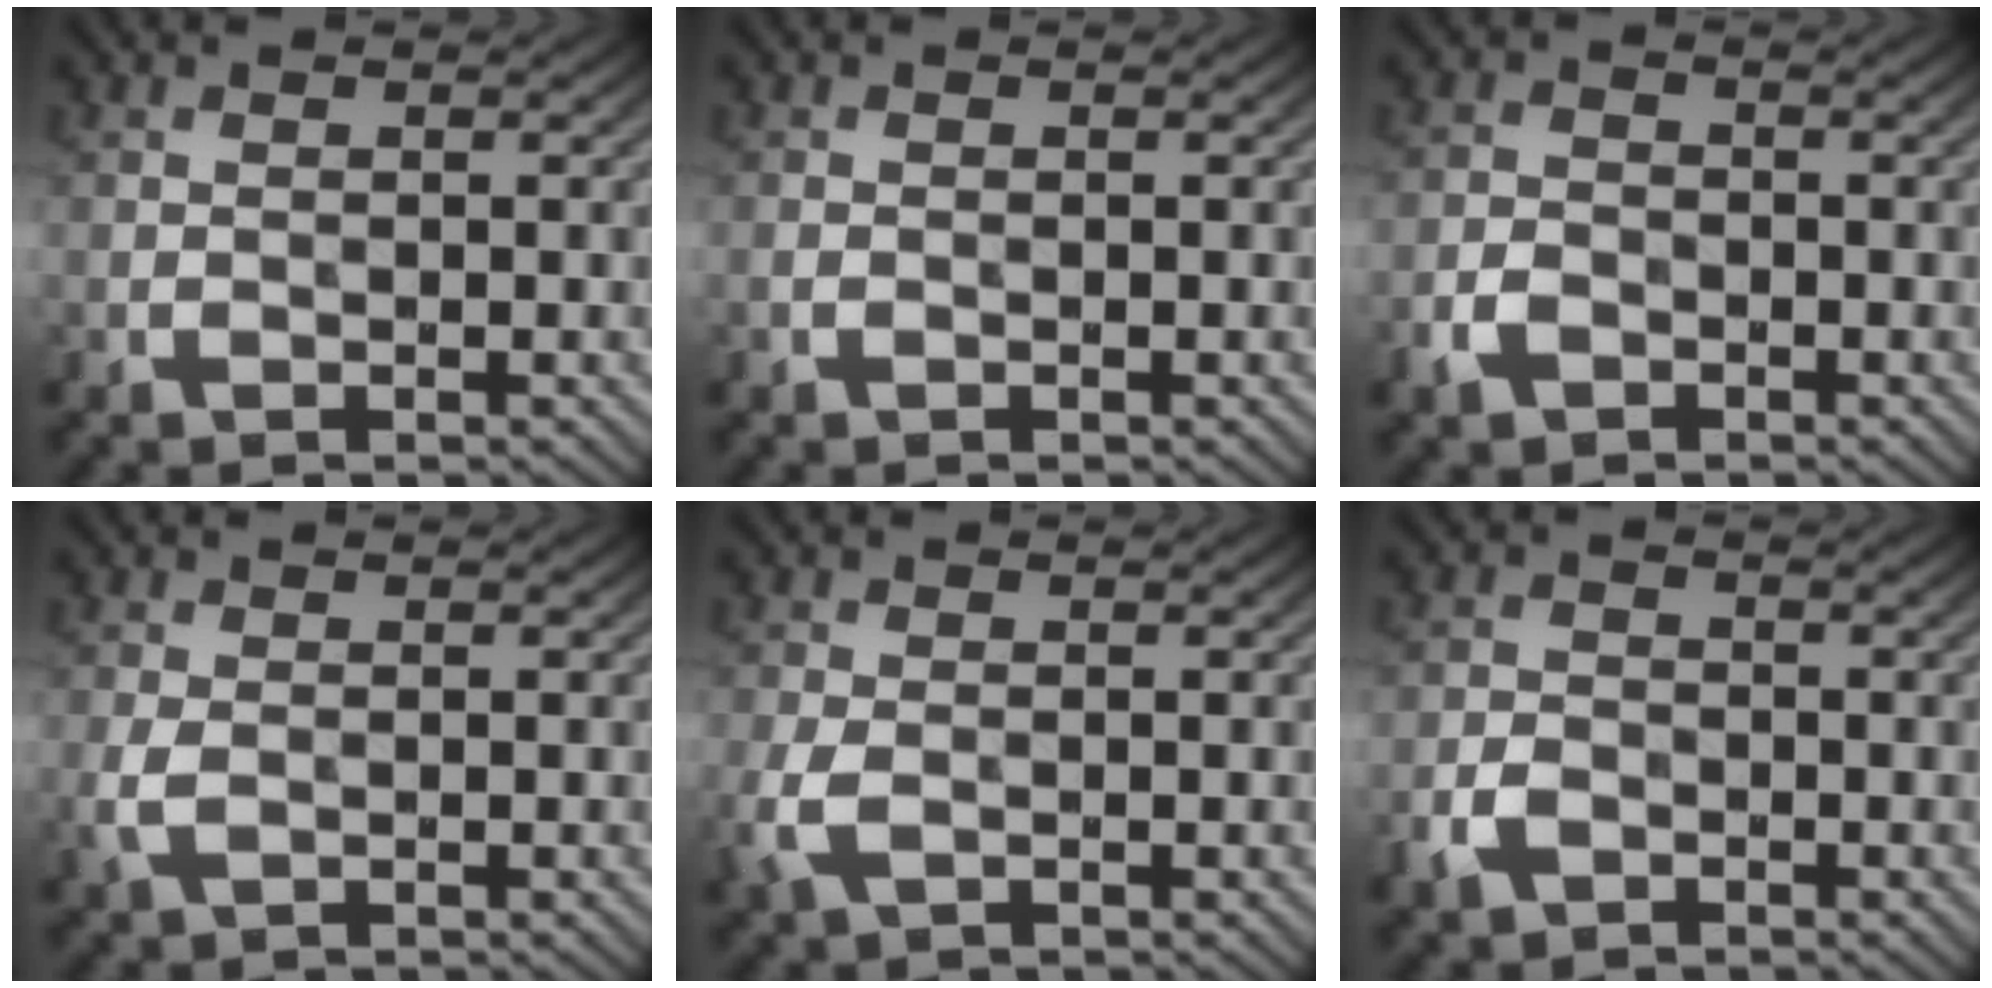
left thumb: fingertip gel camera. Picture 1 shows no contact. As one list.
[{"total": 0.6, "force": [-0.3, 0.4, 0.3], "torque": [-0.010, -0.002, -0.007]}, {"total": 2.7, "force": [-1.6, 1.7, 1.3], "torque": [-0.029, -0.003, -0.039]}, {"total": 2.7, "force": [-0.7, 1.7, 2.0], "torque": [-0.062, -0.007, -0.014]}, {"total": 3.7, "force": [-1.3, 2.2, 2.6], "torque": [-0.076, -0.008, -0.030]}, {"total": 3.2, "force": [-1.8, 2.0, 1.6], "torque": [-0.035, -0.005, -0.044]}]